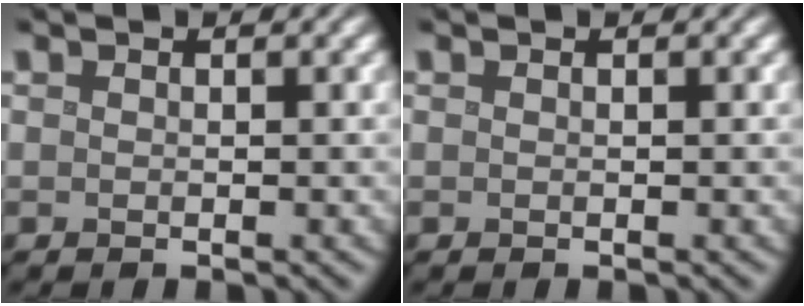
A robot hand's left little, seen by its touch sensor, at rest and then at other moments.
{"total": 0.0}